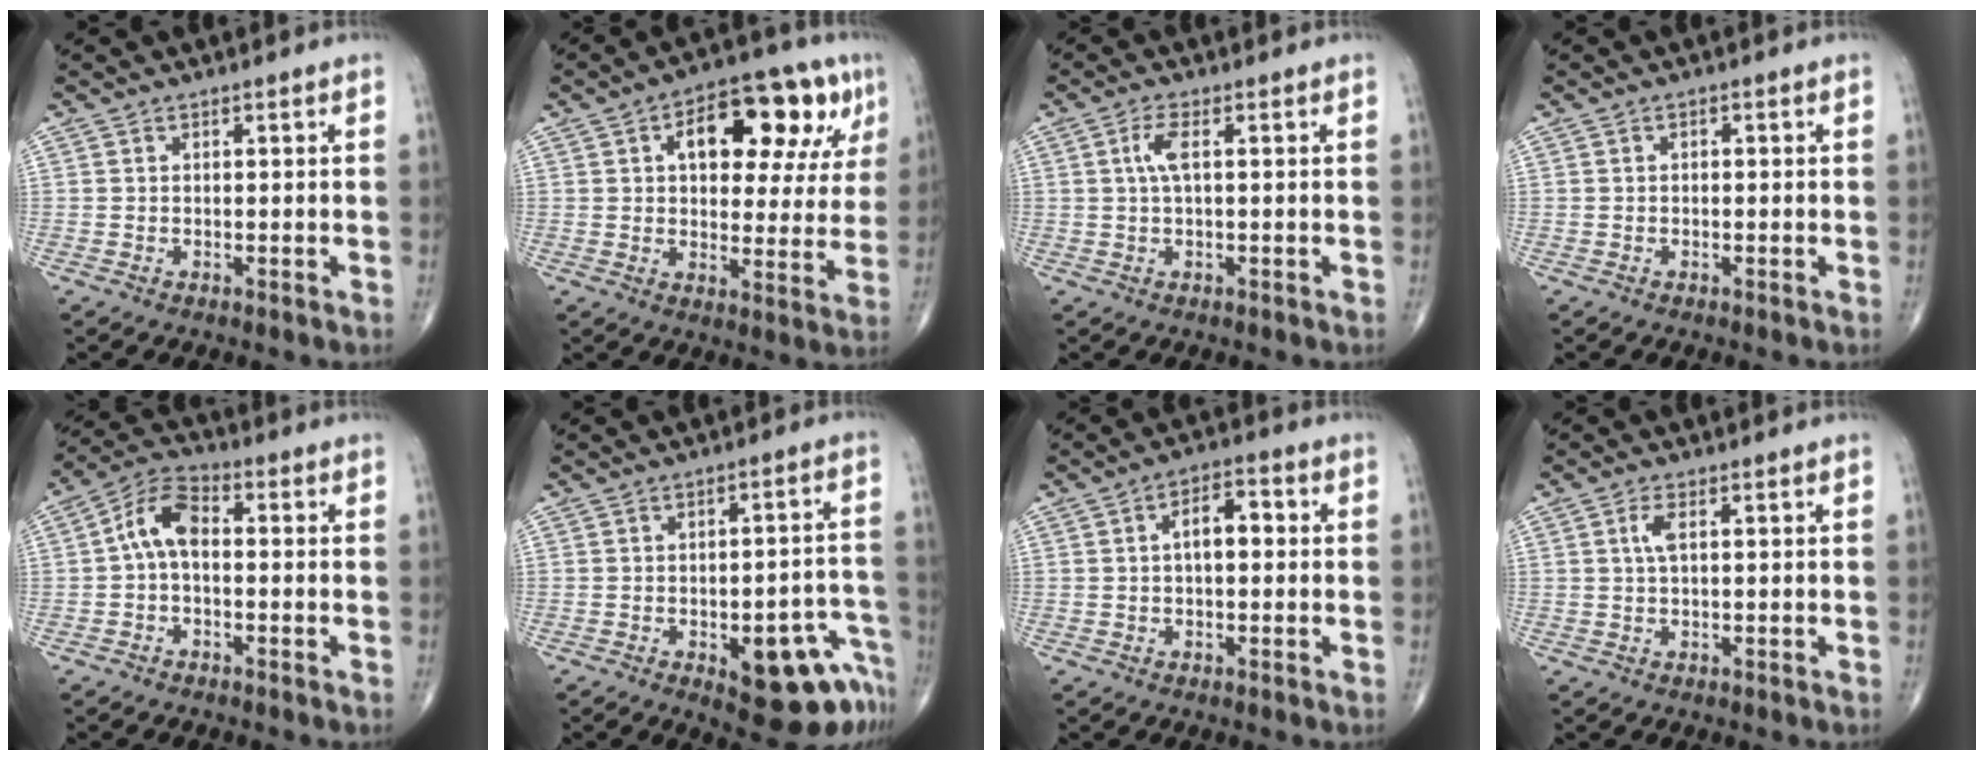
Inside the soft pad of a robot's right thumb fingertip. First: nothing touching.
{"total": 18.3, "force": [6.9, 9.4, 14.1], "torque": [-0.145, 0.010, 0.091]}
{"total": 3.2, "force": [0.5, 0.8, 3.0], "torque": [-0.077, 0.009, 0.011]}
{"total": 0.6, "force": [0.0, 0.4, 0.5], "torque": [-0.008, 0.003, -0.001]}
{"total": 7.4, "force": [-0.2, 4.1, 6.2], "torque": [-0.110, 0.028, -0.016]}
{"total": 15.0, "force": [-7.1, 5.9, 11.8], "torque": [-0.086, 0.049, -0.075]}
{"total": 6.1, "force": [0.6, 3.1, 5.2], "torque": [-0.077, 0.021, 0.002]}
{"total": 2.4, "force": [0.6, 0.8, 2.2], "torque": [-0.053, 0.006, 0.013]}